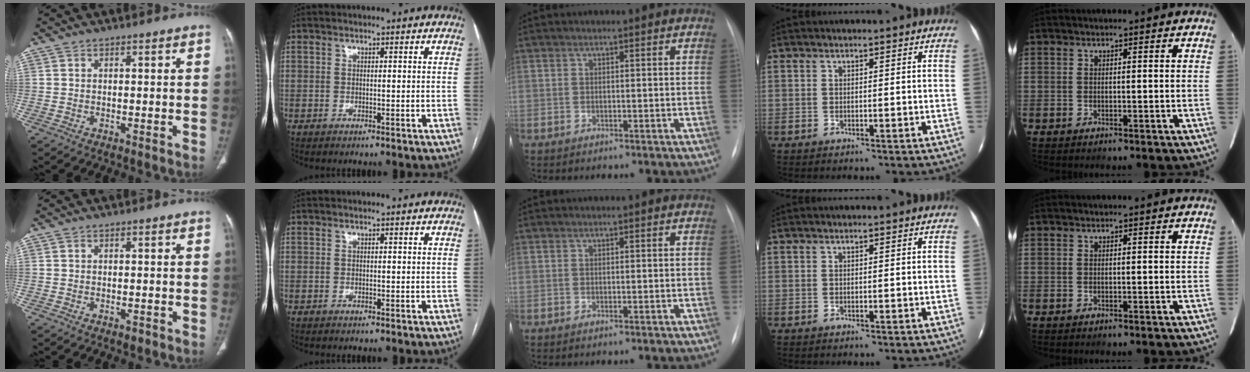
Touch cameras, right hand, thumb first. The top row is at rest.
{"thumb": {"total": 0.8, "force": [-0.6, 0.4, 0.3], "torque": [-0.001, 0.000, -0.007]}}